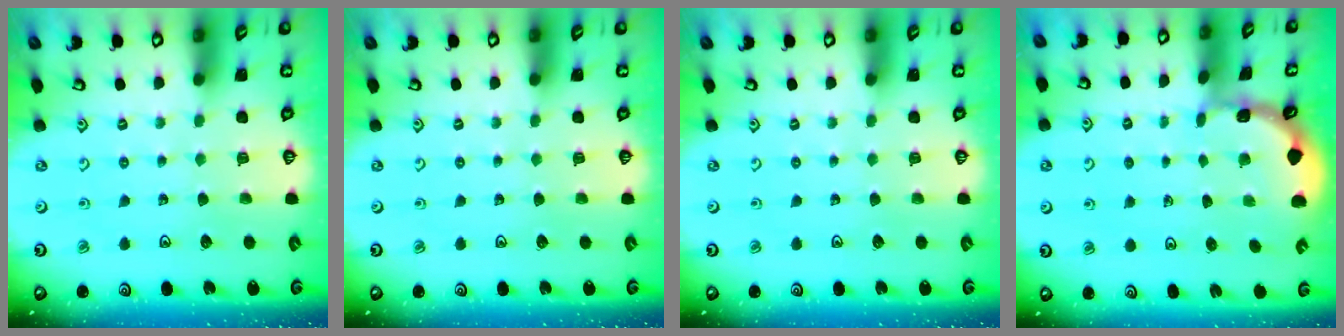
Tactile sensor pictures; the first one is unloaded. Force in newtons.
{"total": 0.0}
{"total": 0.0}
{"total": 1.2, "press": 1.1, "slide": 0.1}